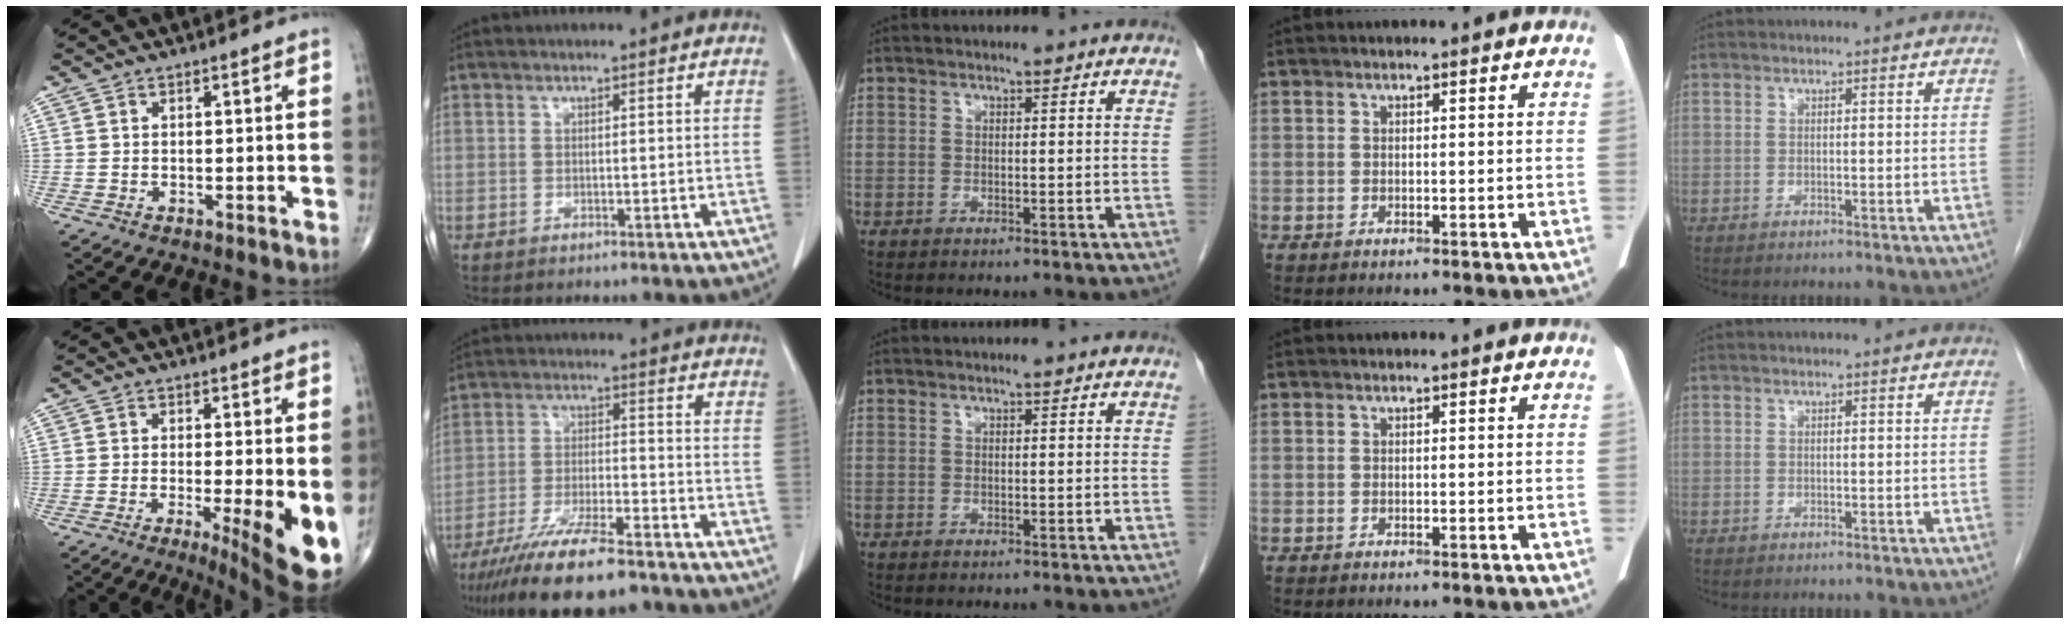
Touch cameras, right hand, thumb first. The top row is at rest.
{"thumb": {"total": 12.3, "force": [-2.8, 3.1, 11.5], "torque": [-0.148, -0.024, -0.033]}, "index": {"total": 15.3, "force": [-12.1, 2.5, 9.0], "torque": [-0.167, -0.027, -0.205]}}